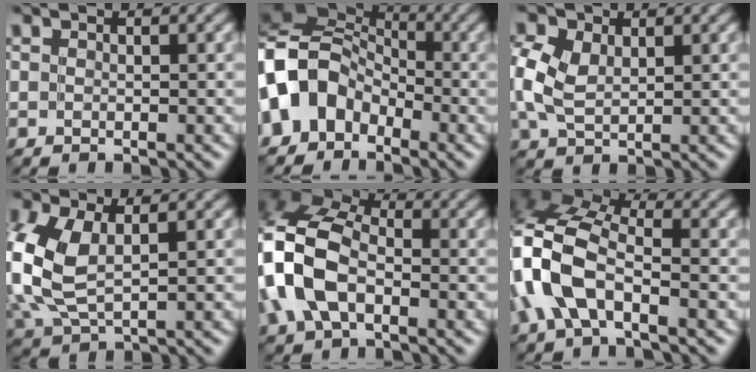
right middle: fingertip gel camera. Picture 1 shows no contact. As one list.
[{"total": 9.4, "force": [-3.0, 7.1, 5.3], "torque": [-0.100, 0.007, -0.078]}, {"total": 4.6, "force": [0.6, 3.1, 3.4], "torque": [-0.087, 0.004, 0.009]}, {"total": 7.6, "force": [0.7, 4.2, 6.2], "torque": [-0.166, -0.003, 0.013]}, {"total": 9.9, "force": [-1.7, 6.2, 7.5], "torque": [-0.193, 0.012, -0.056]}, {"total": 9.5, "force": [-2.2, 5.2, 7.7], "torque": [-0.191, 0.009, -0.063]}]